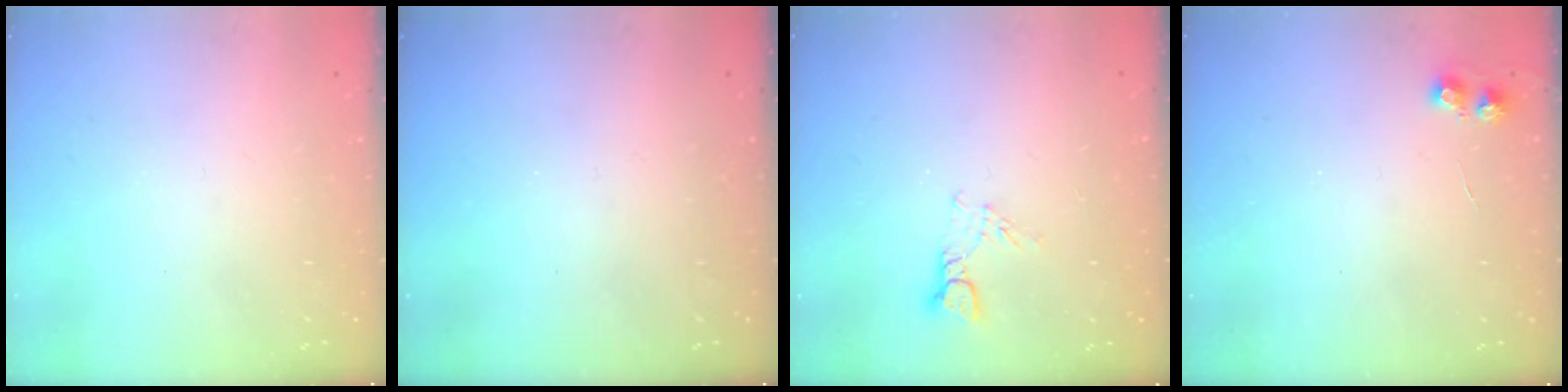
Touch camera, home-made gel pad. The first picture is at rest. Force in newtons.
{"total": 0.0}
{"total": 3.6, "press": 3.6, "slide": 0.3}
{"total": 5.7, "press": 5.6, "slide": 0.8}